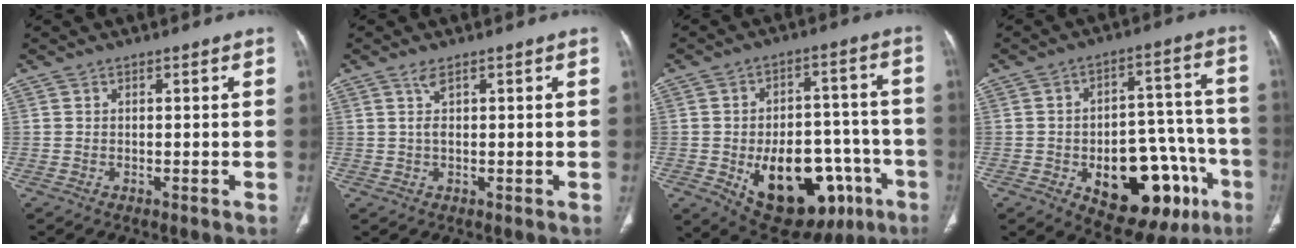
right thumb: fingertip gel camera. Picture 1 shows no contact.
{"total": 1.8, "force": [0.9, 0.6, 1.5], "torque": [-0.031, 0.005, 0.021]}
{"total": 22.8, "force": [-8.1, 13.3, 16.7], "torque": [-0.210, 0.032, -0.093]}
{"total": 21.5, "force": [-8.3, 11.8, 16.0], "torque": [-0.175, 0.050, -0.095]}